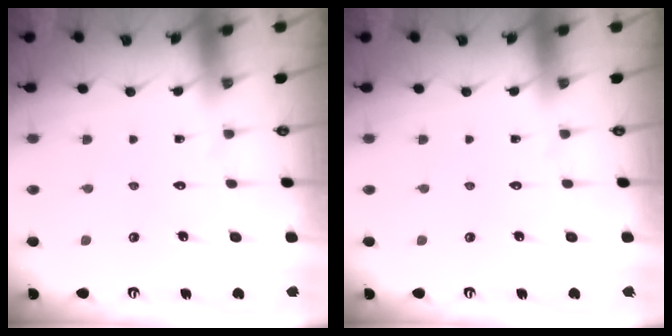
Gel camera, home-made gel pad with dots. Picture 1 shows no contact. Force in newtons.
{"total": 0.0}